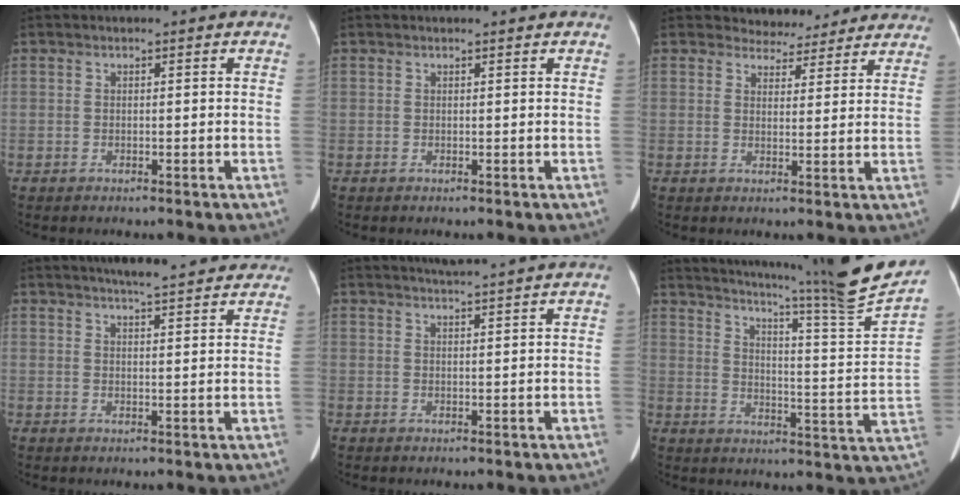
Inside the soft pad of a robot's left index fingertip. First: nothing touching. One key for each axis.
{"total": 0.6, "fx": 0.5, "fy": -0.1, "fz": 0.1, "tx": -0.009, "ty": -0.005, "tz": 0.007}
{"total": 7.1, "fx": 6.6, "fy": 2.7, "fz": 0.0, "tx": 0.013, "ty": 0.006, "tz": 0.069}
{"total": 12.6, "fx": 11.3, "fy": 1.6, "fz": 5.3, "tx": -0.064, "ty": 0.010, "tz": 0.130}
{"total": 5.5, "fx": 5.0, "fy": -1.0, "fz": 2.1, "tx": -0.031, "ty": 0.014, "tz": 0.065}
{"total": 22.4, "fx": 19.1, "fy": -2.3, "fz": 11.4, "tx": -0.185, "ty": -0.074, "tz": 0.249}